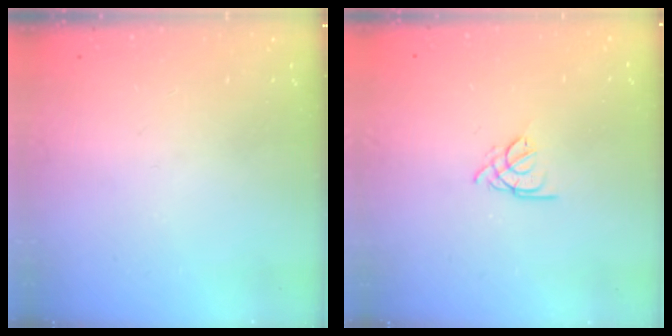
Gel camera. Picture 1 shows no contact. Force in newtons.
{"total": 2.7, "press": 2.6, "slide": 0.5}